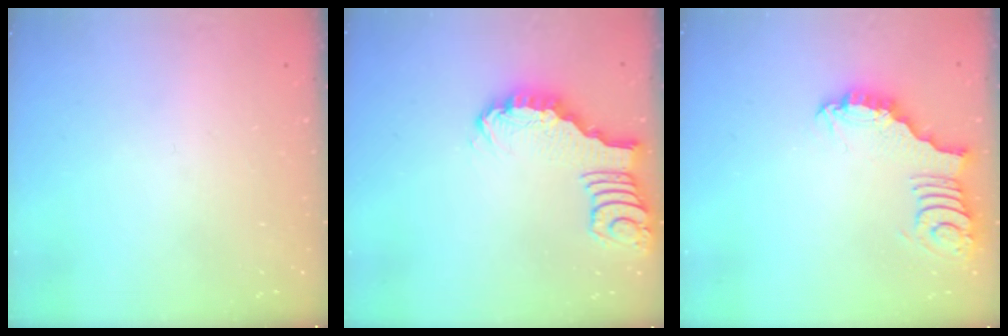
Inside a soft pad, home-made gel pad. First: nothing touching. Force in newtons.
{"total": 3.0, "press": 3.0, "slide": 0.5}
{"total": 3.0, "press": 3.0, "slide": 0.1}